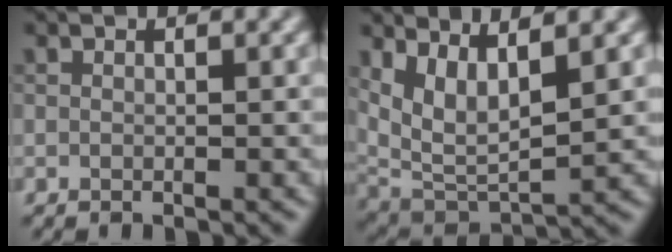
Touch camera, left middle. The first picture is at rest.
{"total": 5.9, "force": [2.4, 2.3, 4.9], "torque": [-0.109, -0.012, 0.054]}